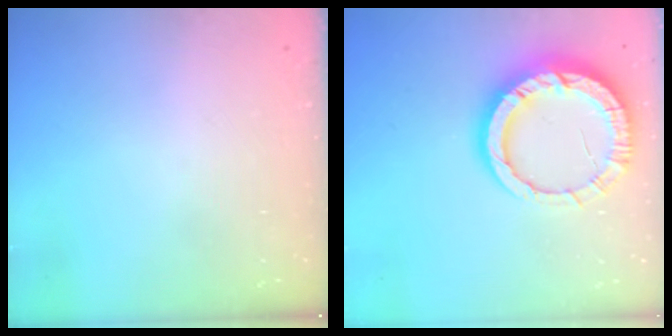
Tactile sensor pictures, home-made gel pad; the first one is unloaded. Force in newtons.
{"total": 14.6, "press": 14.5, "slide": 1.4}